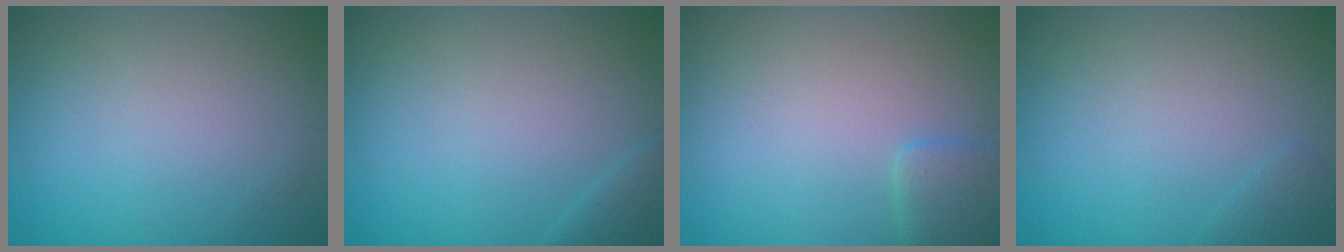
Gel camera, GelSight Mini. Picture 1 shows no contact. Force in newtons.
{"total": 1.3, "press": 1.3, "slide": 0.1}
{"total": 2.4, "press": 2.4, "slide": 0.3}
{"total": 0.9, "press": 0.9, "slide": 0.1}